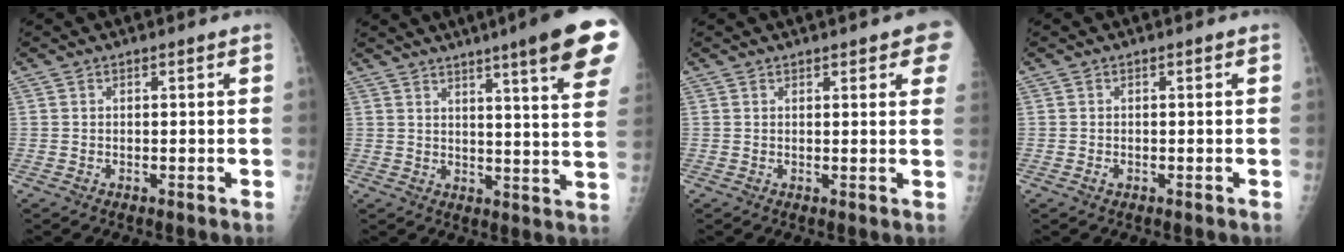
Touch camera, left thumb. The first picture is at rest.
{"total": 17.0, "force": [10.7, 1.0, 13.2], "torque": [-0.152, -0.042, 0.124]}
{"total": 6.8, "force": [3.9, 1.8, 5.3], "torque": [-0.041, -0.003, 0.045]}
{"total": 0.7, "force": [-0.2, 0.4, 0.5], "torque": [-0.011, 0.010, 0.000]}